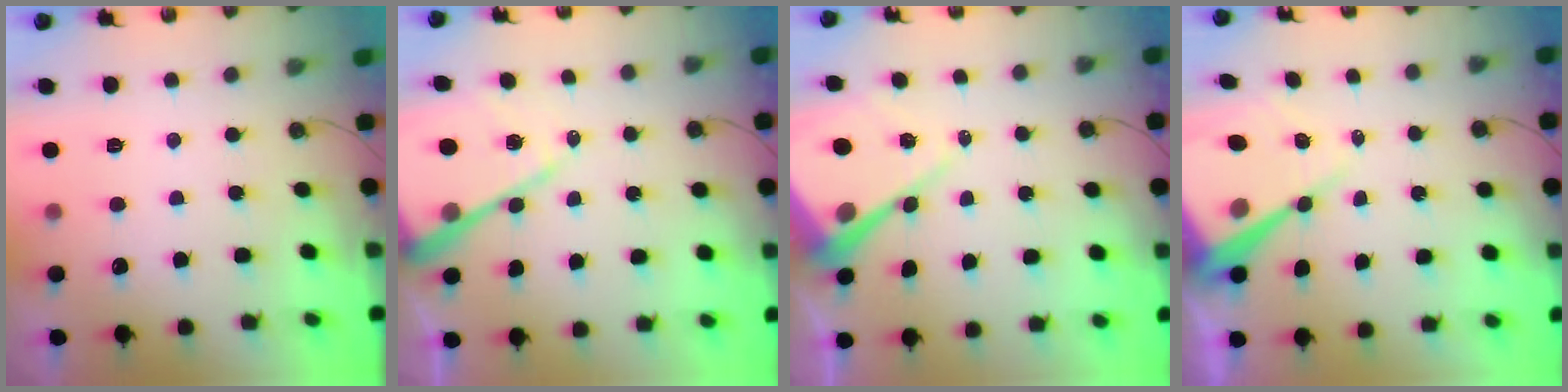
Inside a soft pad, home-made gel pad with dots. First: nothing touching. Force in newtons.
{"total": 16.0, "press": 15.9, "slide": 1.7}
{"total": 12.1, "press": 12.0, "slide": 1.0}
{"total": 14.3, "press": 14.3, "slide": 1.3}